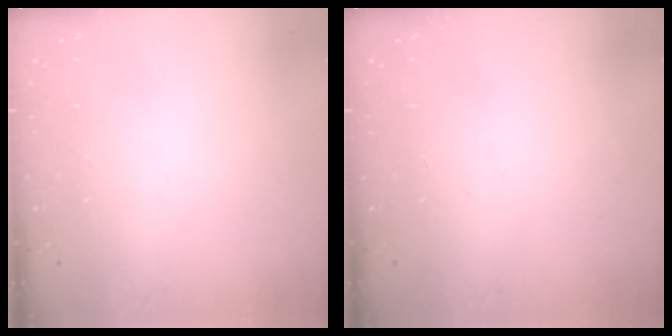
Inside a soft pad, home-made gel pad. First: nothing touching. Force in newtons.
{"total": 0.0}